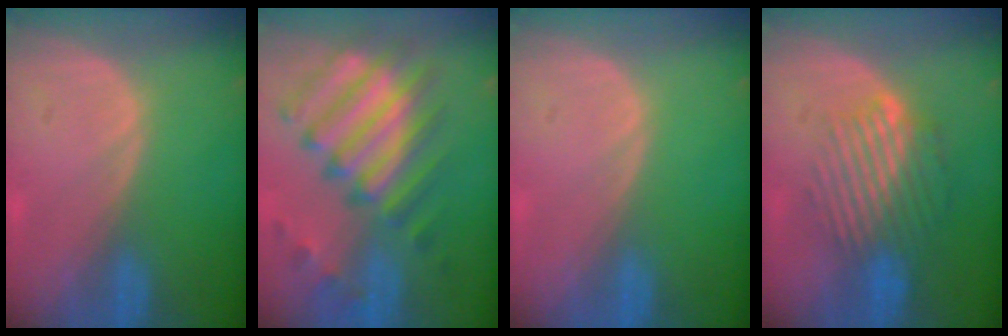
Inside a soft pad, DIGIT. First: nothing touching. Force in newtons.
{"total": 11.4, "press": 10.6, "slide": 4.4}
{"total": 0.0}
{"total": 9.4, "press": 8.0, "slide": 5.1}